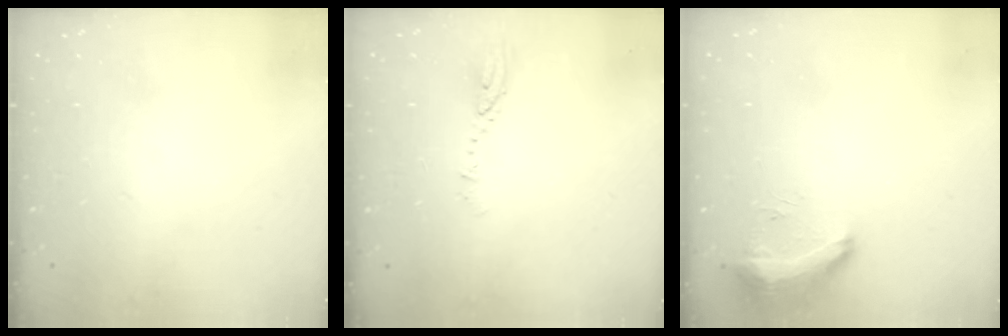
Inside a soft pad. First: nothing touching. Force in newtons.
{"total": 3.5, "press": 3.4, "slide": 0.3}
{"total": 17.3, "press": 10.6, "slide": 13.6}